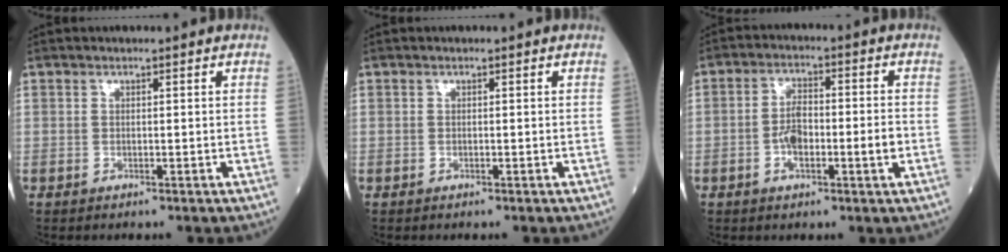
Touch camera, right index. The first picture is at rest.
{"total": 0.0}
{"total": 6.8, "force": [-1.5, 2.0, 6.3], "torque": [-0.125, 0.015, -0.026]}